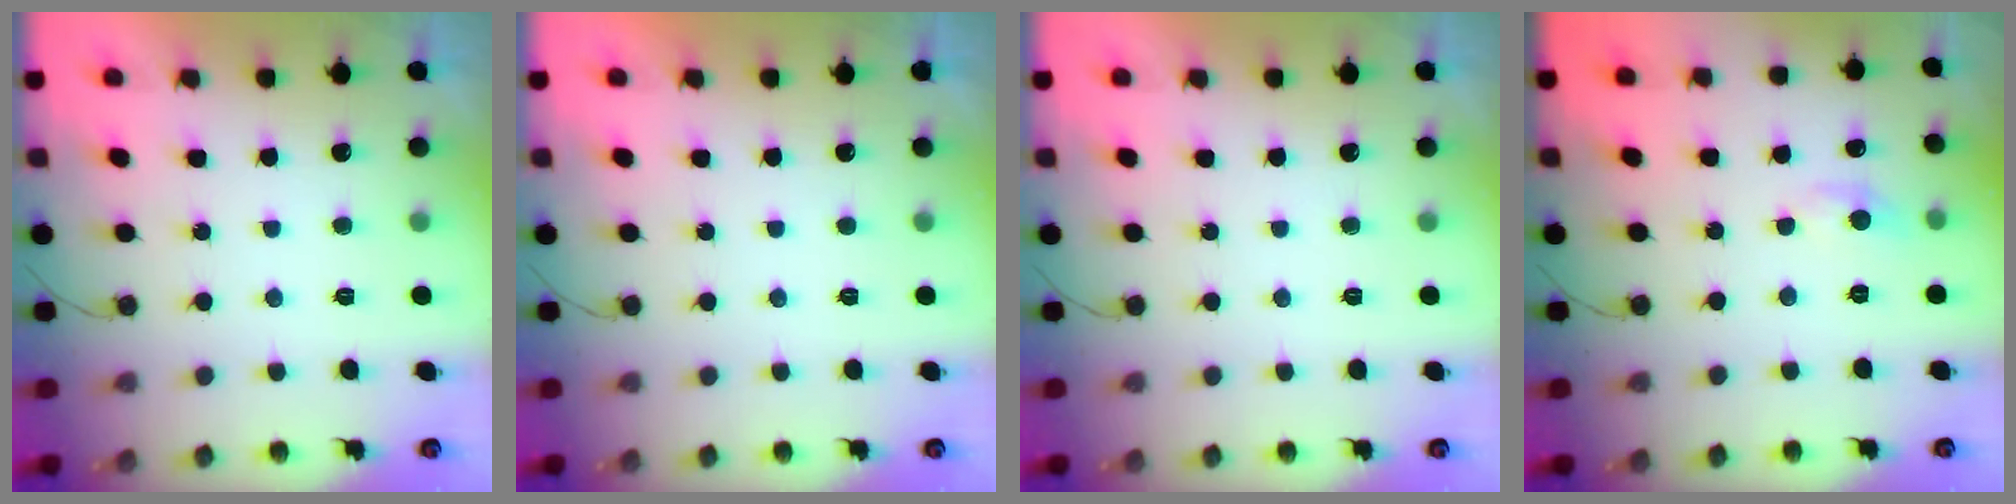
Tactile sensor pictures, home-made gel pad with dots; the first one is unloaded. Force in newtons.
{"total": 0.0}
{"total": 0.0}
{"total": 2.8, "press": 2.8, "slide": 0.4}